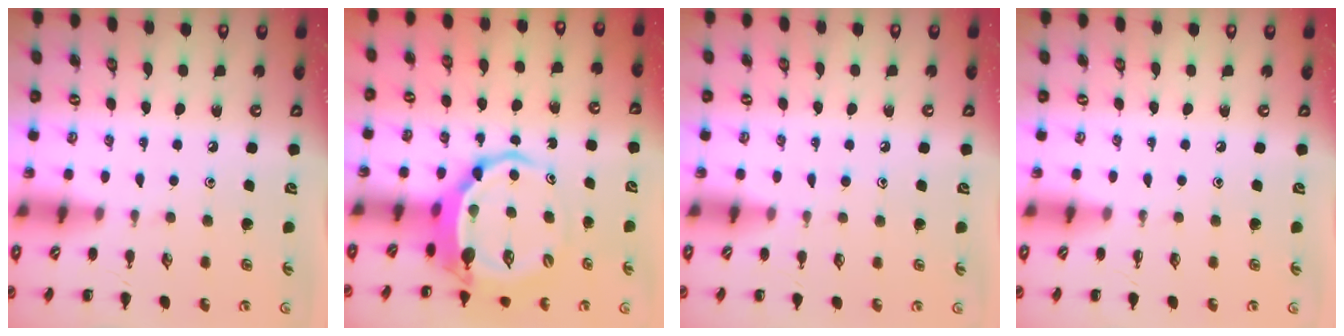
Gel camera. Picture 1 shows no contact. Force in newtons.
{"total": 6.6, "press": 6.6, "slide": 1.1}
{"total": 4.7, "press": 4.5, "slide": 1.4}
{"total": 0.0}